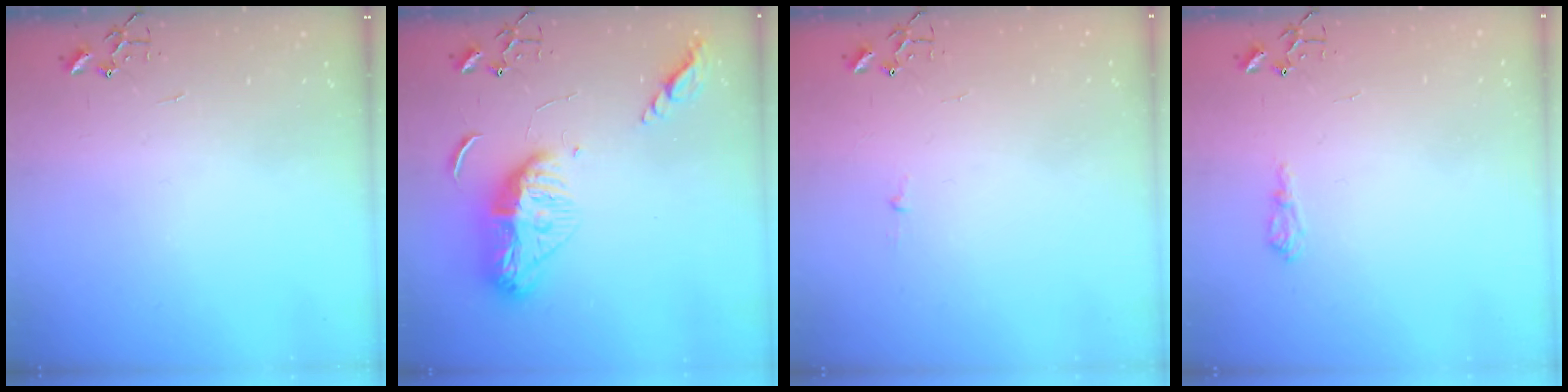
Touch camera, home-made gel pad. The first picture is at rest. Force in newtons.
{"total": 14.6, "press": 14.5, "slide": 1.2}
{"total": 2.7, "press": 2.7, "slide": 0.3}
{"total": 7.1, "press": 7.1, "slide": 0.9}